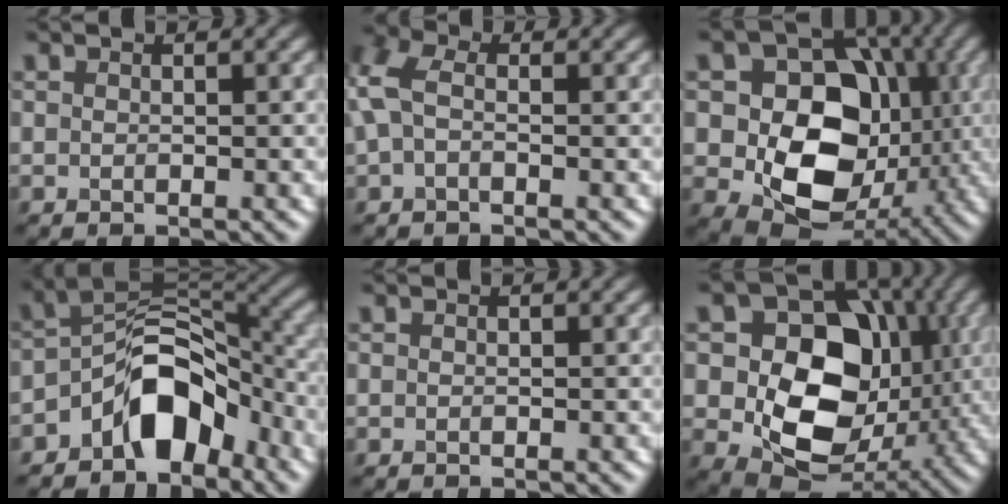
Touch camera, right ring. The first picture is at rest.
{"total": 4.1, "force": [0.5, 2.7, 3.1], "torque": [-0.083, 0.012, -0.002]}
{"total": 11.8, "force": [-0.6, 9.0, 7.6], "torque": [-0.111, -0.010, -0.010]}
{"total": 7.4, "force": [-4.2, 3.9, 4.7], "torque": [-0.053, 0.015, -0.085]}
{"total": 0.0}
{"total": 12.7, "force": [0.3, 9.7, 8.3], "torque": [-0.122, -0.014, 0.007]}